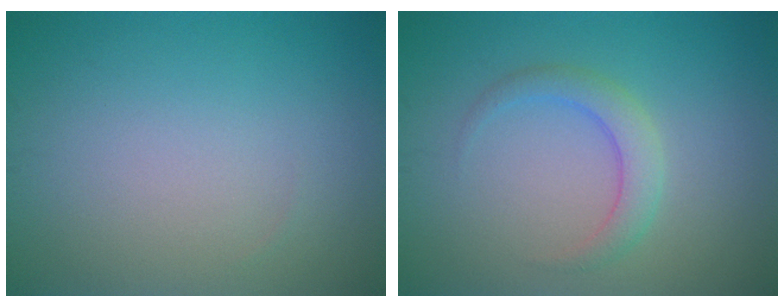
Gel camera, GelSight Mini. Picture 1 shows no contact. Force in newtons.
{"total": 2.4, "press": 2.4, "slide": 0.0}